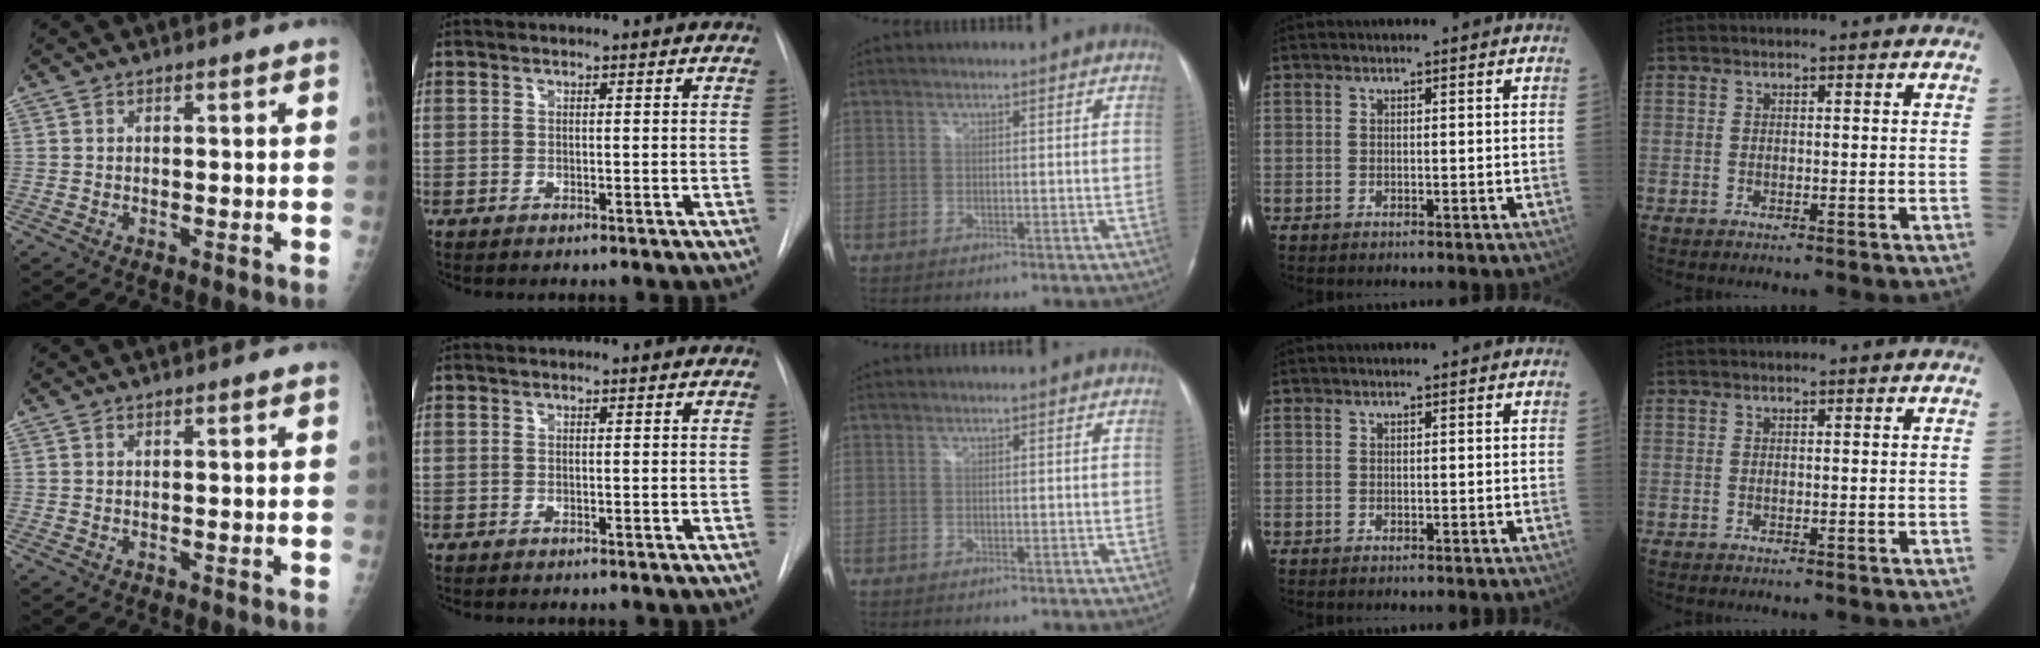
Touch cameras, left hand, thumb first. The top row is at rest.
{}